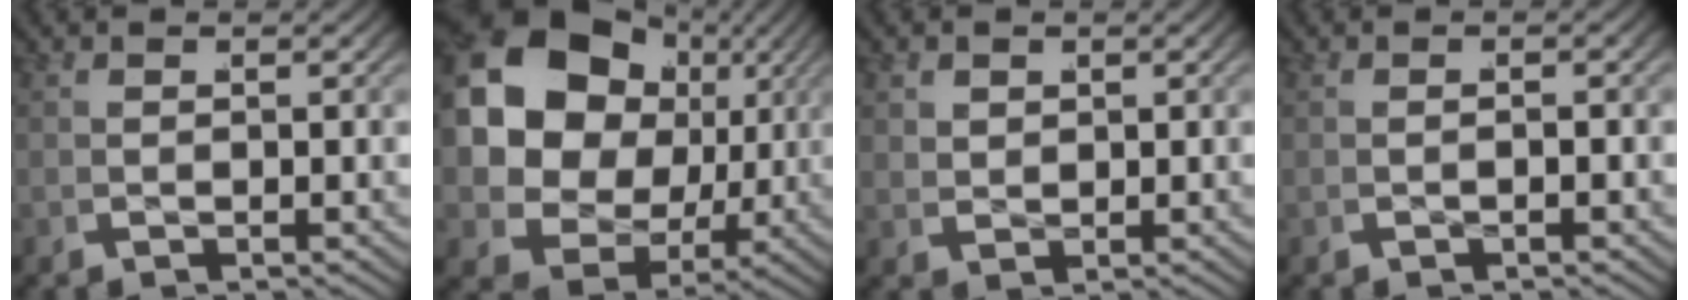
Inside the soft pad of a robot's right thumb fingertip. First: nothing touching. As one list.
[{"total": 17.8, "force": [1.6, 13.3, 11.7], "torque": [-0.271, -0.030, 0.030]}, {"total": 1.6, "force": [0.6, 1.2, 0.8], "torque": [-0.017, -0.010, 0.024]}, {"total": 0.6, "force": [-0.5, -0.3, 0.2], "torque": [-0.003, 0.000, -0.009]}]